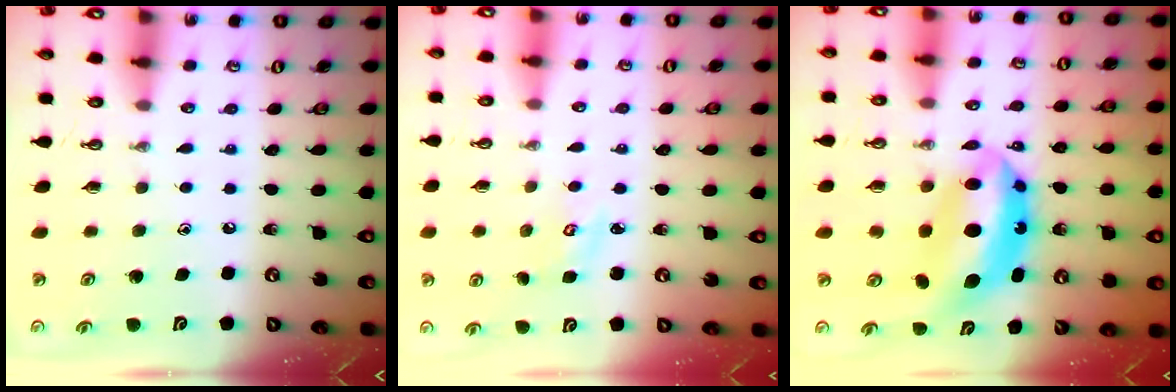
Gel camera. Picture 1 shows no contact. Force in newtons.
{"total": 3.1, "press": 3.0, "slide": 0.3}
{"total": 10.1, "press": 10.0, "slide": 1.0}